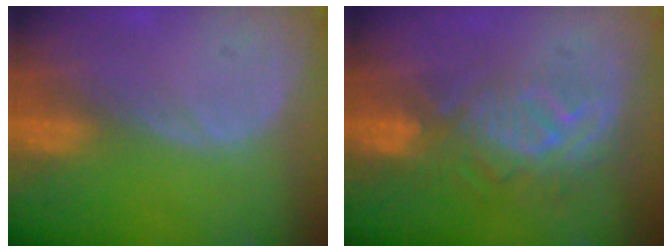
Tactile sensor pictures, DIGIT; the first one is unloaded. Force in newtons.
{"total": 9.5, "press": 8.3, "slide": 4.7}